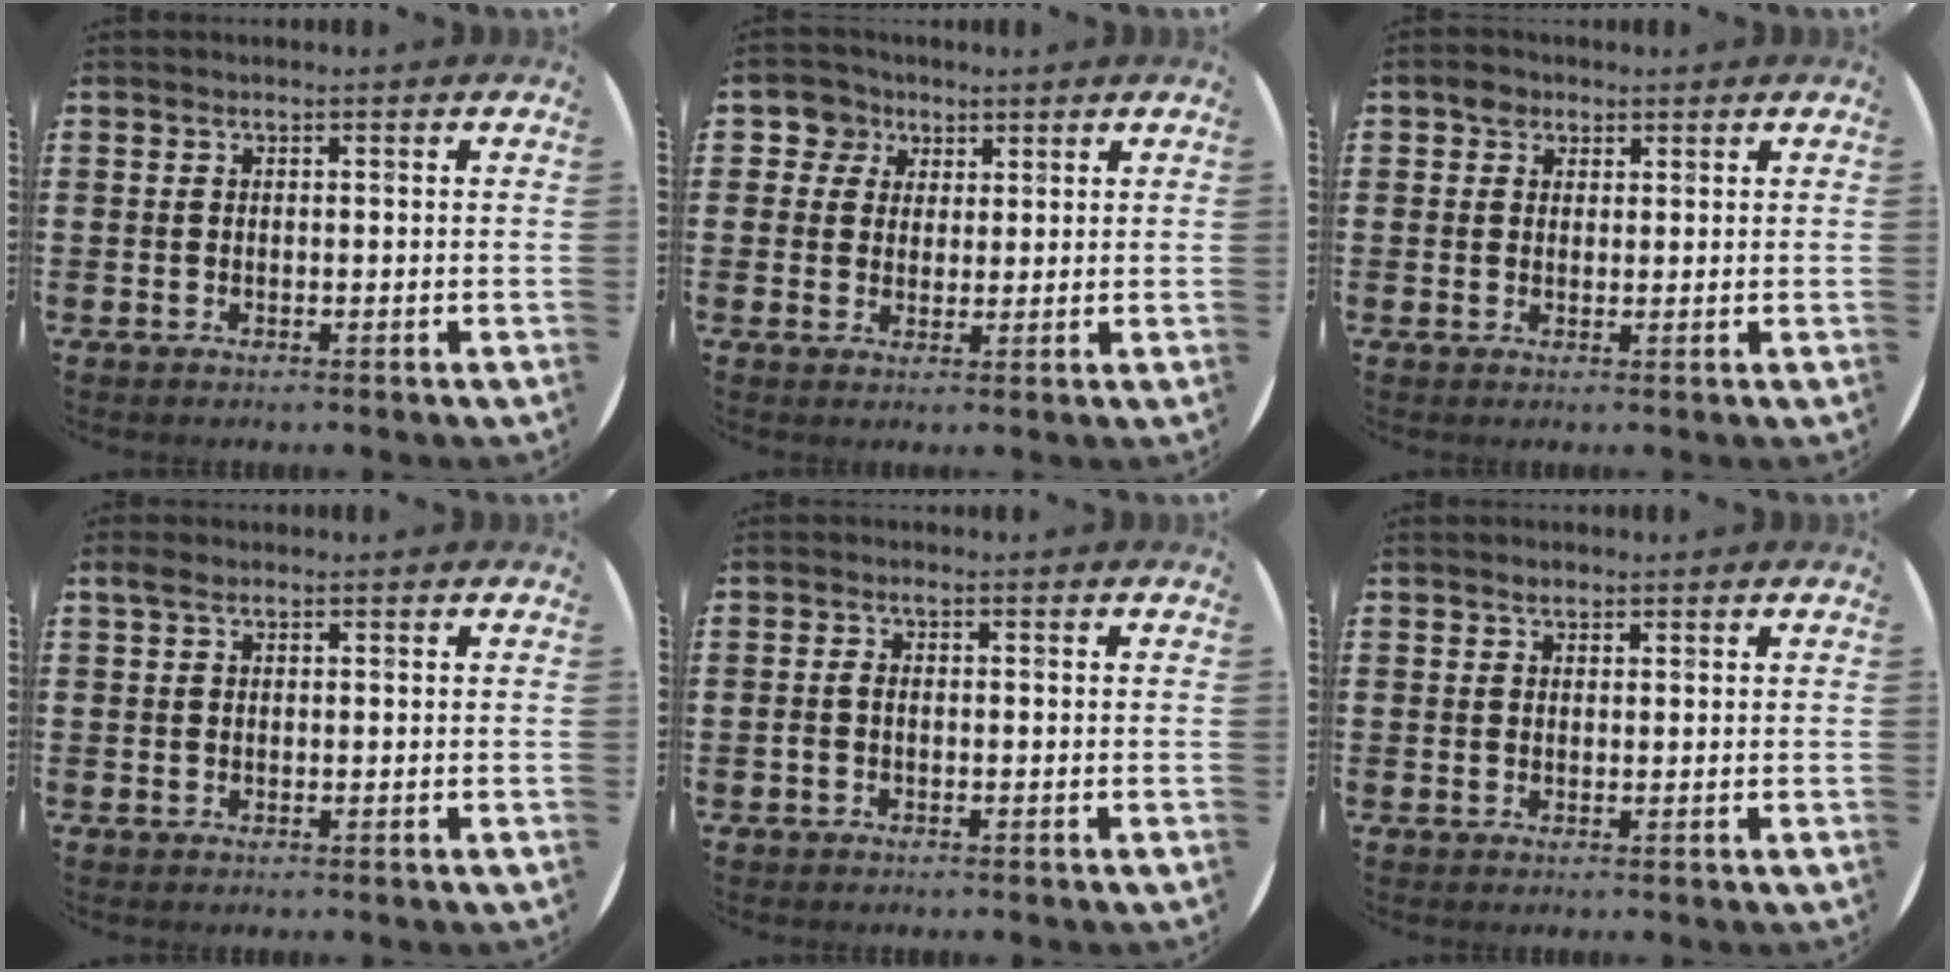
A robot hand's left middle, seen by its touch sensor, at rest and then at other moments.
{"total": 4.3, "force": [2.5, 3.5, 0.5], "torque": [-0.019, 0.011, 0.044]}
{"total": 2.2, "force": [1.5, 1.5, 0.3], "torque": [0.008, 0.000, 0.026]}
{"total": 0.9, "force": [0.5, 0.5, 0.5], "torque": [-0.002, 0.002, 0.007]}
{"total": 0.7, "force": [-0.2, 0.2, 0.7], "torque": [-0.015, -0.002, -0.004]}
{"total": 1.0, "force": [0.9, 0.5, 0.2], "torque": [-0.004, 0.004, 0.017]}